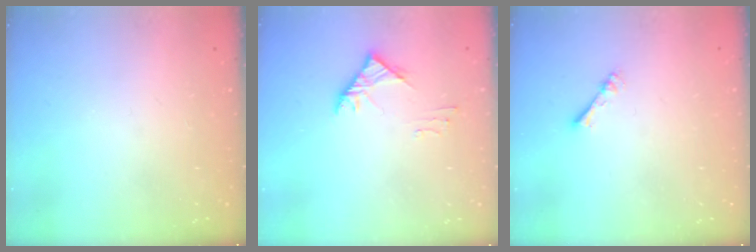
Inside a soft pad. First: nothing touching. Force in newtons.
{"total": 3.3, "press": 3.2, "slide": 0.8}
{"total": 1.7, "press": 1.7, "slide": 0.2}